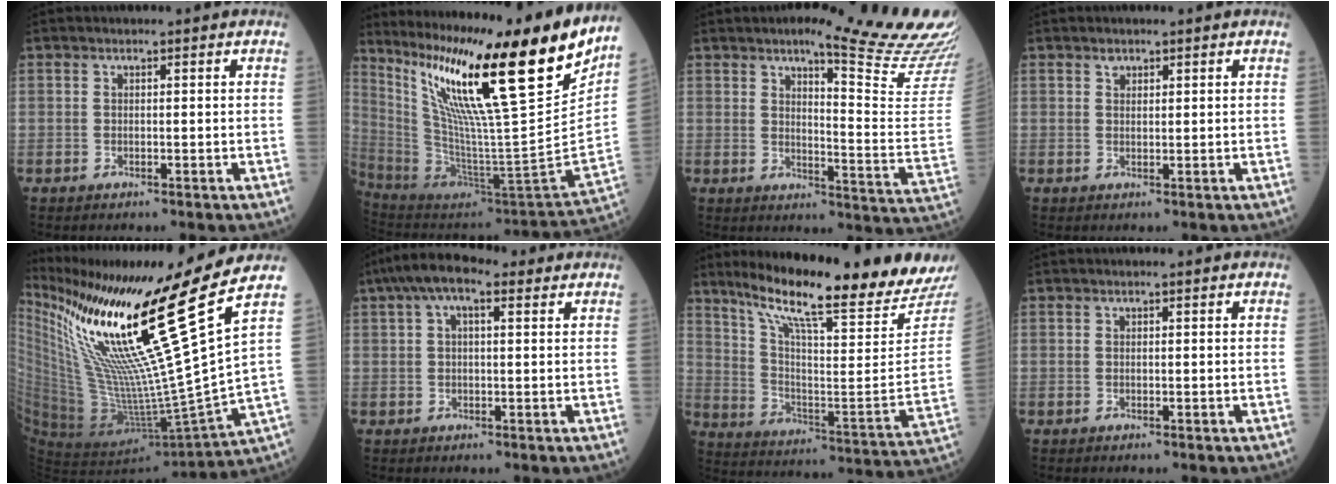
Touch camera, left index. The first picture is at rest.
{"total": 29.6, "force": [19.5, 0.3, 22.2], "torque": [-0.373, -0.053, 0.323]}
{"total": 19.2, "force": [15.9, 0.2, 10.9], "torque": [-0.140, -0.079, 0.184]}
{"total": 1.1, "force": [0.8, 0.7, 0.3], "torque": [-0.010, -0.001, 0.014]}
{"total": 26.1, "force": [15.0, -3.0, 21.1], "torque": [-0.362, -0.043, 0.262]}
{"total": 7.2, "force": [3.9, 2.8, 5.4], "torque": [-0.111, 0.037, 0.065]}
{"total": 24.2, "force": [21.2, -0.7, 11.5], "torque": [-0.195, -0.096, 0.304]}
{"total": 0.0}